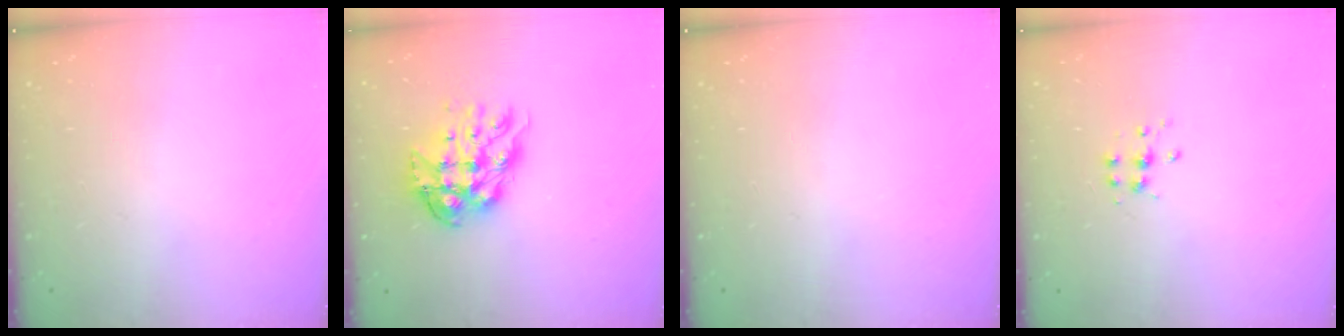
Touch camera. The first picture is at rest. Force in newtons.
{"total": 11.2, "press": 11.1, "slide": 1.0}
{"total": 0.0}
{"total": 4.8, "press": 4.7, "slide": 0.4}